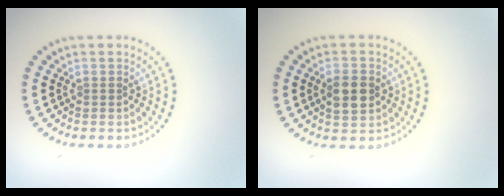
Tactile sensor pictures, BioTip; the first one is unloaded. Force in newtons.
{"total": 3.2, "press": 3.2, "slide": 0.1}